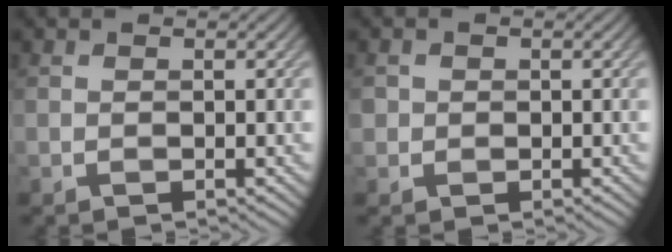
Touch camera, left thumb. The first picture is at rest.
{"total": 1.2, "force": [-0.1, 1.2, 0.1], "torque": [0.001, -0.003, -0.004]}